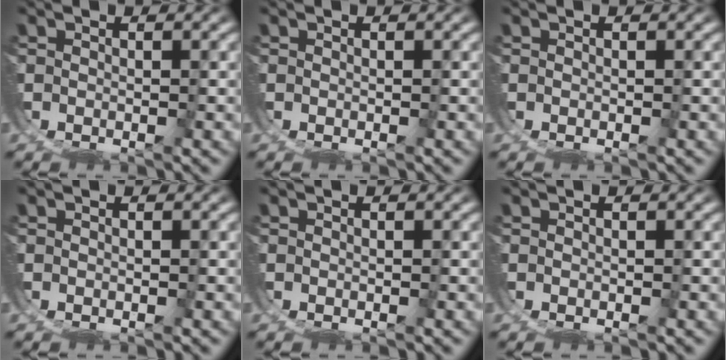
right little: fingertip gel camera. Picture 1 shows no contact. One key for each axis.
{"total": 0.0}
{"total": 0.0}
{"total": 0.0}
{"total": 0.0}
{"total": 0.0}